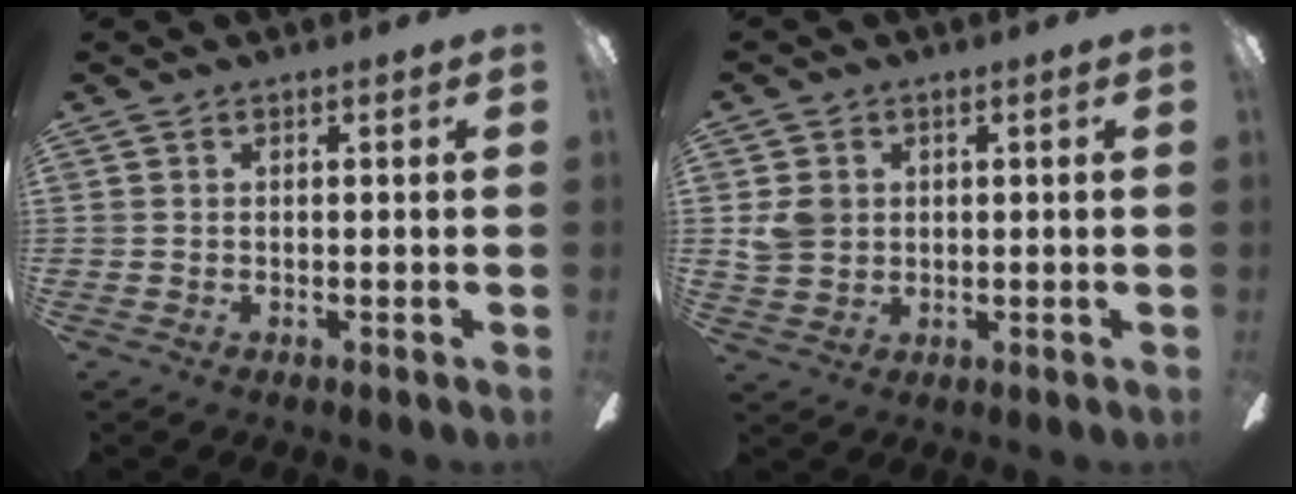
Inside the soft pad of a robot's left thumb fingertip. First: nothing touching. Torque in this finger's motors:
{"motor_torque": [0.79, 0.75, 0.48, -0.55, 0.05]}